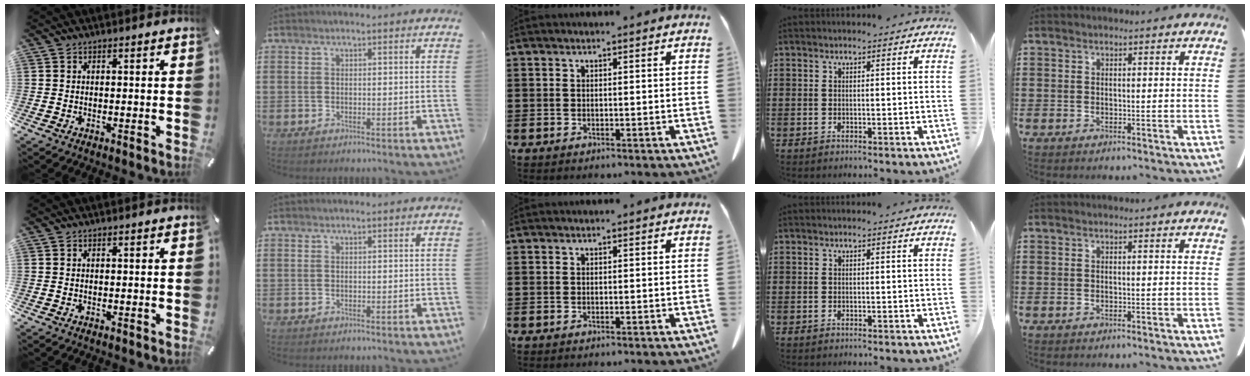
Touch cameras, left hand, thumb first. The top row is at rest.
{}